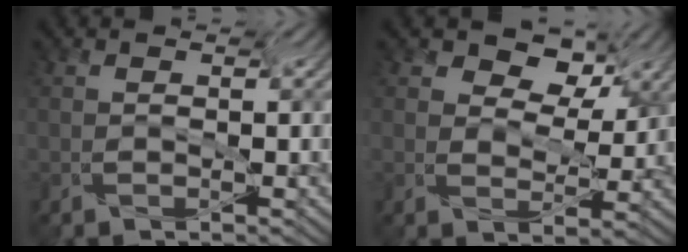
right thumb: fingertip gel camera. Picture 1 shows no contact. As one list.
[{"total": 5.3, "force": [2.1, 3.2, 3.7], "torque": [-0.065, 0.011, 0.035]}]